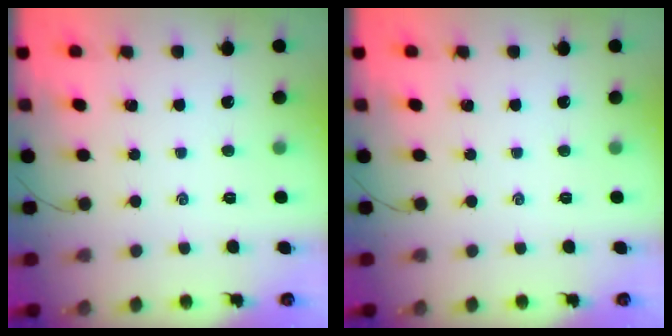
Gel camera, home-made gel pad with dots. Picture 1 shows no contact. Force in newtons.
{"total": 0.0}